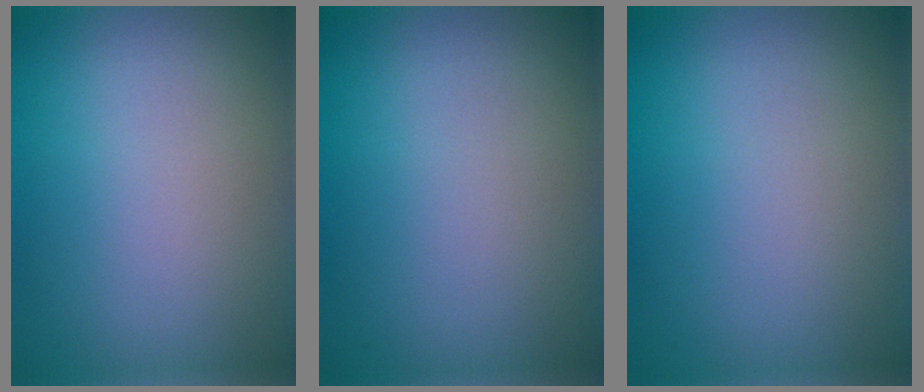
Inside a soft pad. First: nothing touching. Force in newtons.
{"total": 0.0}
{"total": 0.0}